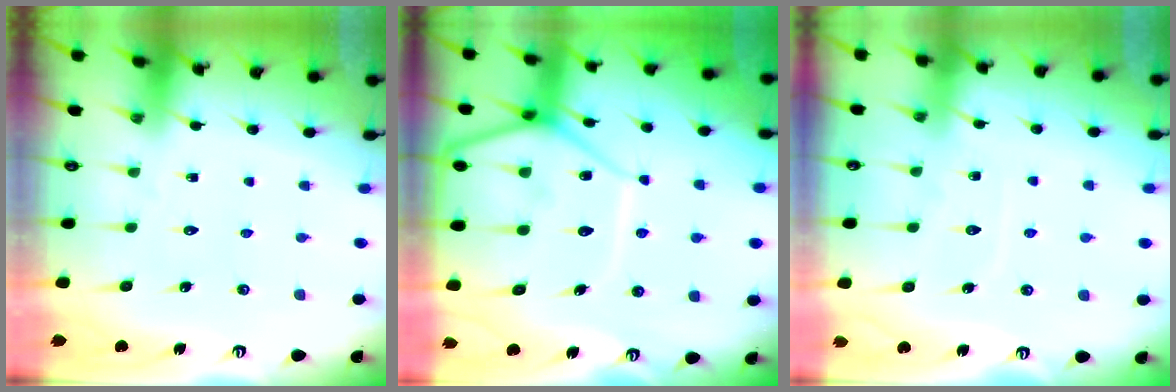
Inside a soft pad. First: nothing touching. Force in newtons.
{"total": 14.1, "press": 14.0, "slide": 1.2}
{"total": 6.7, "press": 6.6, "slide": 0.6}